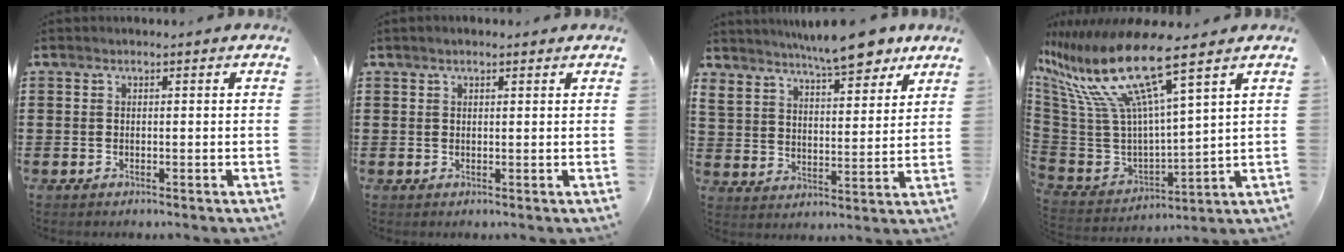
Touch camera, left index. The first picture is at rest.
{"total": 1.3, "force": [1.0, 0.4, 0.8], "torque": [-0.016, 0.003, 0.017]}
{"total": 9.2, "force": [8.3, 1.5, 3.5], "torque": [-0.080, -0.035, 0.150]}
{"total": 15.5, "force": [8.8, 2.7, 12.4], "torque": [-0.281, -0.062, 0.139]}